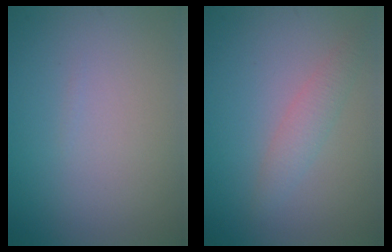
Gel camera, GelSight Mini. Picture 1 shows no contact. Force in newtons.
{"total": 1.9, "press": 1.9, "slide": 0.1}